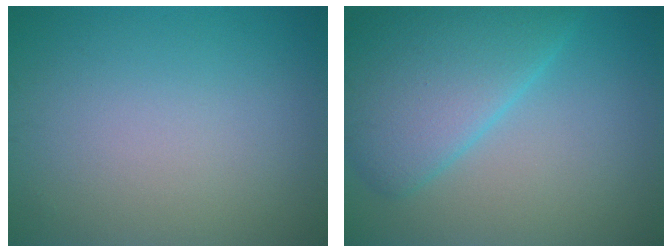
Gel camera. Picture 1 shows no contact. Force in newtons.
{"total": 7.2, "press": 7.2, "slide": 0.3}